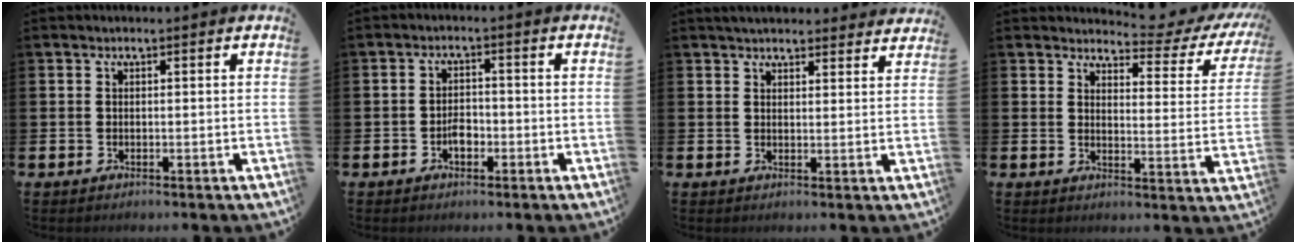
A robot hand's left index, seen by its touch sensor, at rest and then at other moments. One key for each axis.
{"total": 2.3, "fx": -0.9, "fy": 1.4, "fz": 1.6, "tx": -0.030, "ty": 0.004, "tz": -0.017}
{"total": 3.9, "fx": 3.8, "fy": 0.8, "fz": 0.6, "tx": -0.006, "ty": -0.018, "tz": 0.068}
{"total": 3.6, "fx": 3.1, "fy": 1.3, "fz": 1.2, "tx": -0.024, "ty": -0.027, "tz": 0.044}